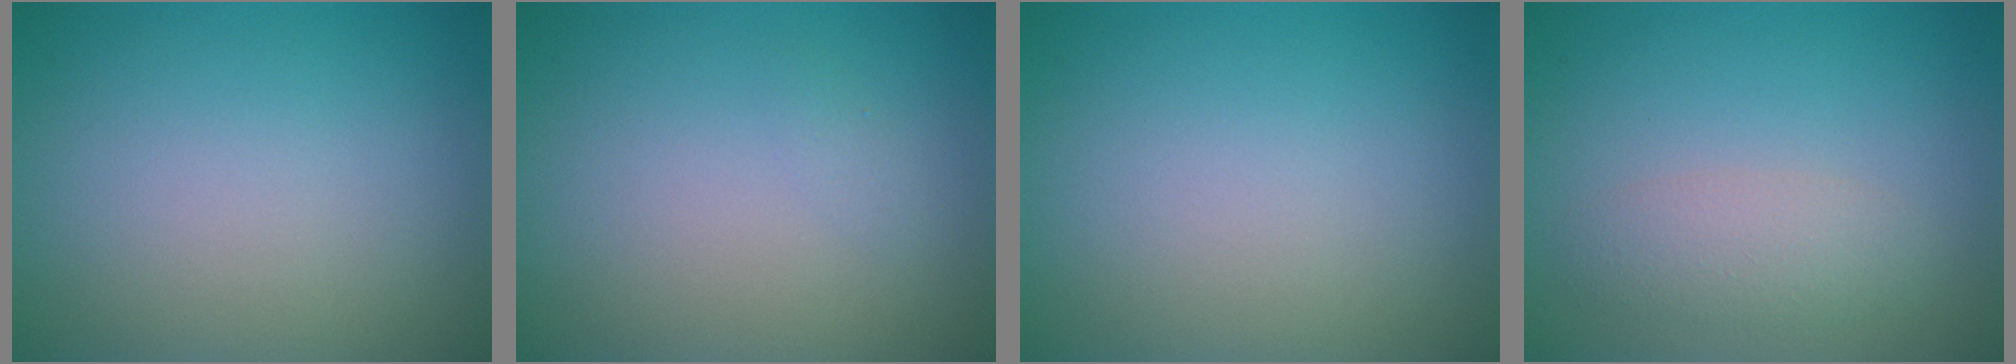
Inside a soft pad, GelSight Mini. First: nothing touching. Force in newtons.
{"total": 0.6, "press": 0.5, "slide": 0.1}
{"total": 0.0}
{"total": 2.3, "press": 2.3, "slide": 0.2}